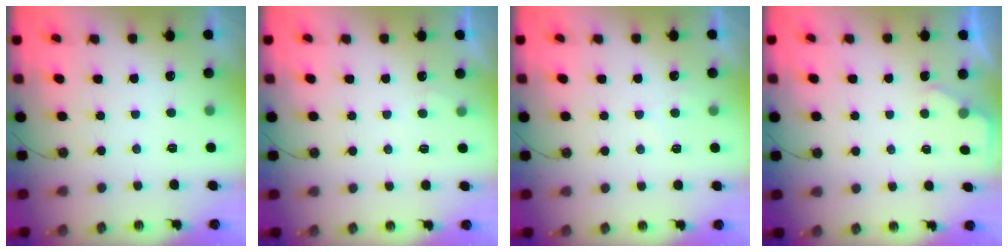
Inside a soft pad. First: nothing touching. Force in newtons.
{"total": 2.8, "press": 2.8, "slide": 0.3}
{"total": 3.9, "press": 3.9, "slide": 0.6}
{"total": 1.9, "press": 1.9, "slide": 0.3}